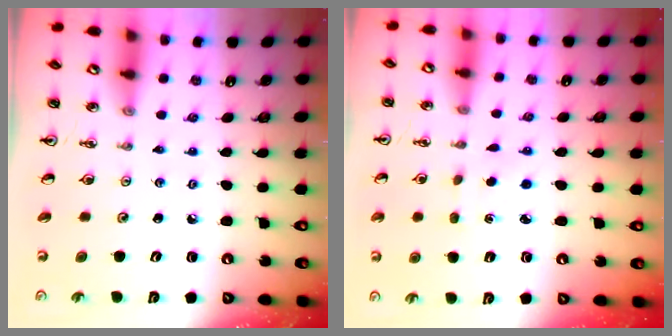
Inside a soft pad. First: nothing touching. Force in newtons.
{"total": 1.6, "press": 1.5, "slide": 0.5}